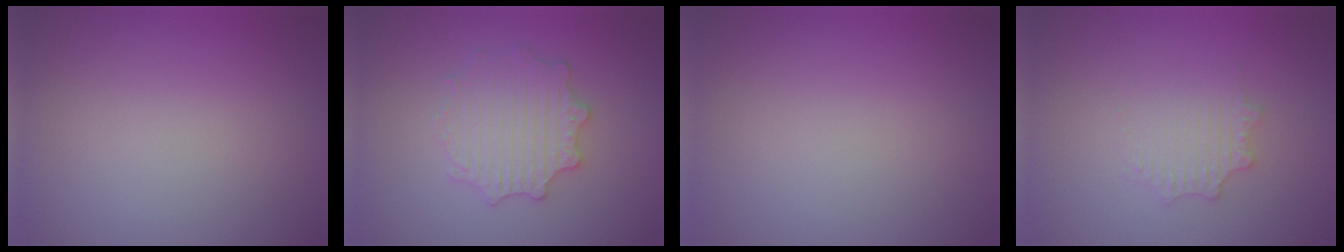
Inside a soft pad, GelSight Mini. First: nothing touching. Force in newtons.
{"total": 3.3, "press": 3.3, "slide": 0.6}
{"total": 0.0}
{"total": 2.2, "press": 2.2, "slide": 0.4}